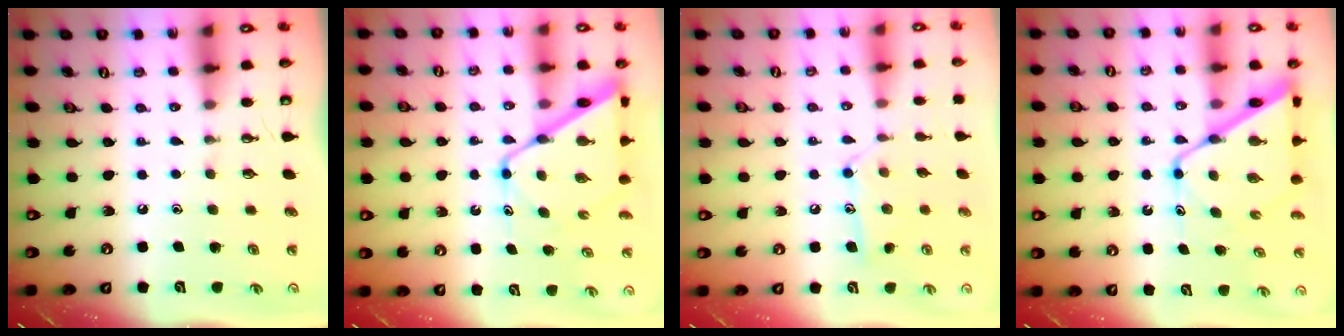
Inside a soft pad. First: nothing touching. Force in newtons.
{"total": 12.7, "press": 12.7, "slide": 0.8}
{"total": 10.9, "press": 10.8, "slide": 0.6}
{"total": 12.7, "press": 12.7, "slide": 0.8}